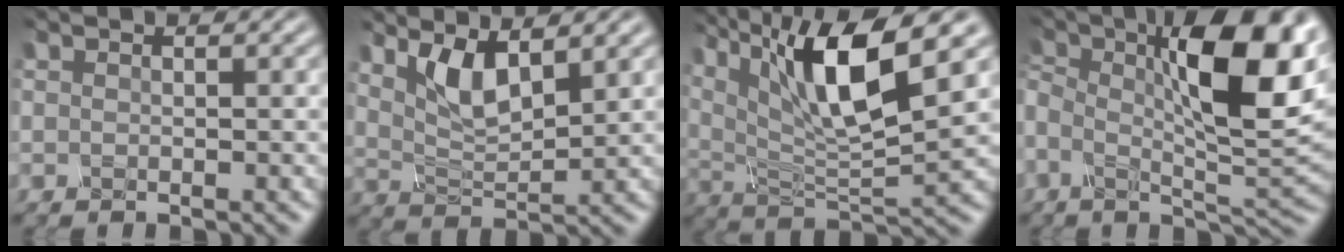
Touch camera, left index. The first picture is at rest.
{"total": 3.9, "force": [1.6, 1.5, 3.2], "torque": [-0.070, -0.011, 0.034]}
{"total": 11.7, "force": [4.7, 3.5, 10.0], "torque": [-0.181, 0.010, 0.081]}
{"total": 11.6, "force": [1.0, 3.5, 11.1], "torque": [-0.174, 0.004, 0.011]}